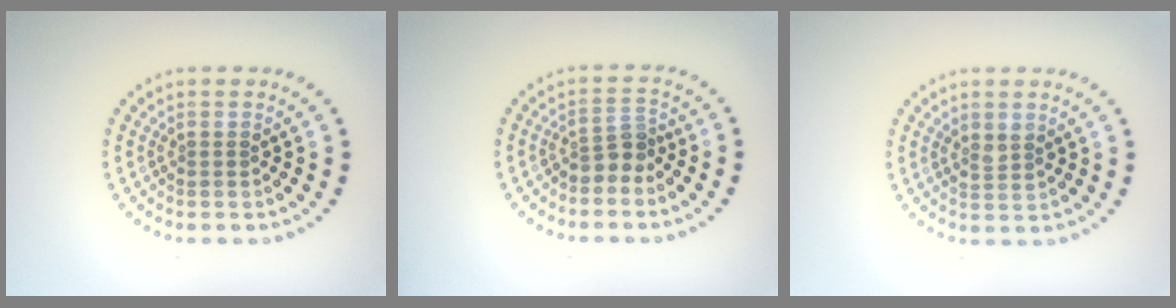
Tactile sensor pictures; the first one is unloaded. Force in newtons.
{"total": 2.3, "press": 1.8, "slide": 1.5}
{"total": 1.2, "press": 1.1, "slide": 0.5}